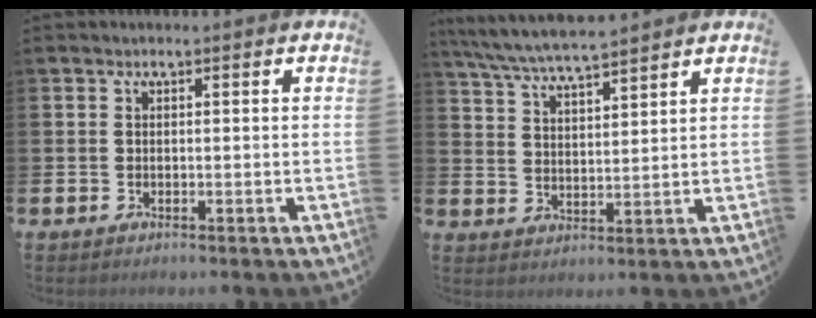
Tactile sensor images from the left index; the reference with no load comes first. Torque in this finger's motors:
{"motor_torque": [0.30, -0.22, 0.75, 0.19]}